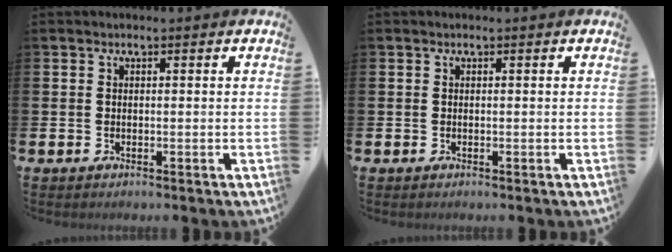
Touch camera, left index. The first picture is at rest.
{"total": 0.0}